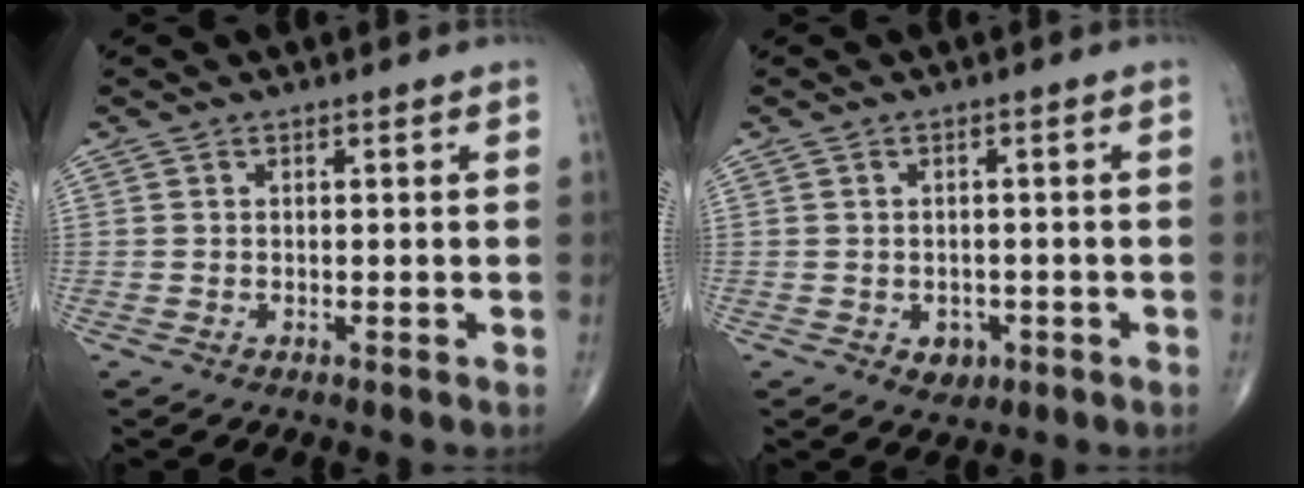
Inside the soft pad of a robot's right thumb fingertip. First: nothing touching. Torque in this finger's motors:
{"motor_torque": [0.04, 0.01, -0.15, -0.06, 0.01]}